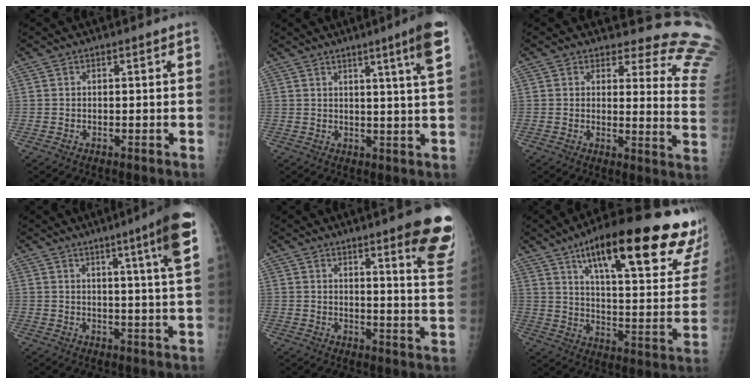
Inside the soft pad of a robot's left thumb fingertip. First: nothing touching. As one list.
[{"total": 7.3, "force": [3.9, -0.9, 6.1], "torque": [-0.086, -0.025, 0.052]}, {"total": 16.4, "force": [15.9, 3.5, 1.7], "torque": [0.038, -0.180, 0.130]}, {"total": 10.5, "force": [4.9, -0.8, 9.3], "torque": [-0.133, -0.019, 0.063]}, {"total": 14.0, "force": [8.8, 1.2, 10.8], "torque": [-0.113, -0.052, 0.100]}, {"total": 31.6, "force": [18.8, 7.4, 24.3], "torque": [-0.287, -0.046, 0.273]}]